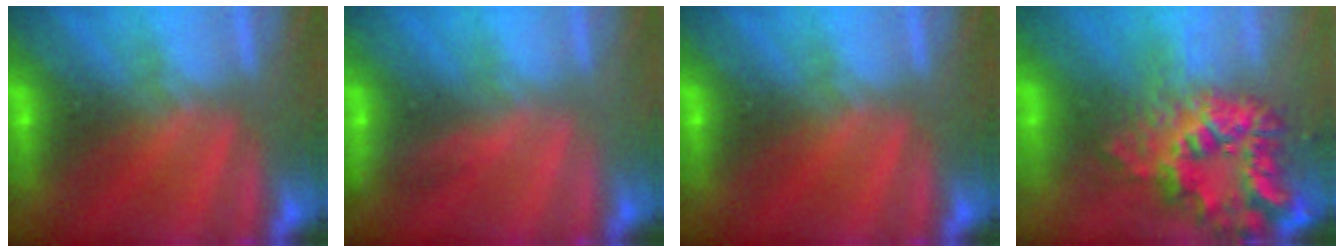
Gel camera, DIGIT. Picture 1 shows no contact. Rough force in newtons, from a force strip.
{"total": 3.0}
{"total": 0.0}
{"total": 7.5}